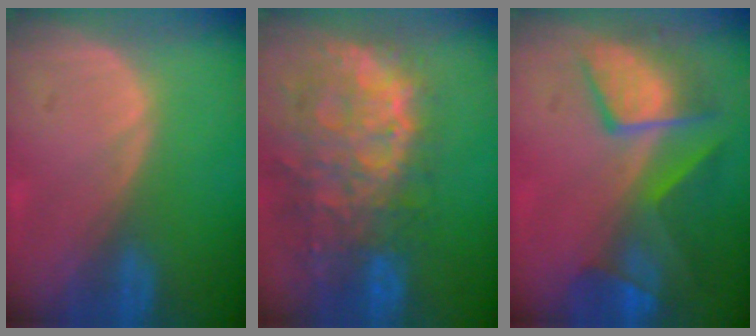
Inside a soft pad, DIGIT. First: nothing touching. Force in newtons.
{"total": 13.6, "press": 11.0, "slide": 7.9}
{"total": 8.9, "press": 8.4, "slide": 2.9}